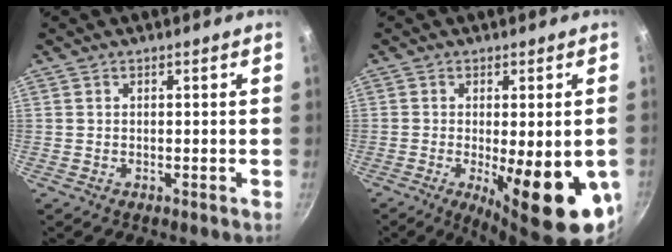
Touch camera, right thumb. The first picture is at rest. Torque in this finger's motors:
{"motor_torque": [-0.08, 1.27, 1.57, -0.29, 0.15]}